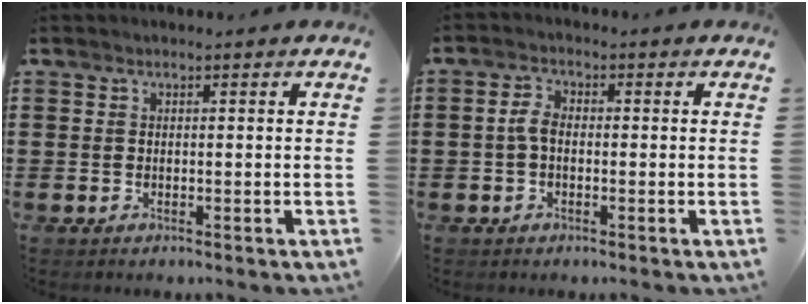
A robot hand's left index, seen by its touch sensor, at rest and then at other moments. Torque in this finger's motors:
{"motor_torque": [0.67, 0.81, 0.17, 0.03]}